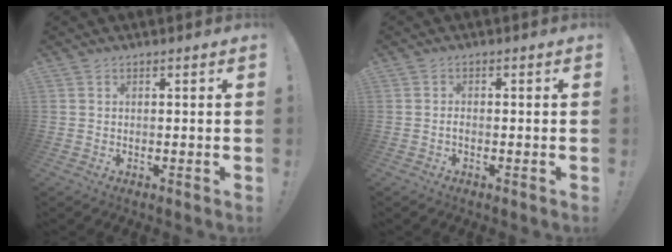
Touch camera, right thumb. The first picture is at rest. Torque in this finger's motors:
{"motor_torque": [-0.12, -0.09, 0.18, -0.05, 0.00]}